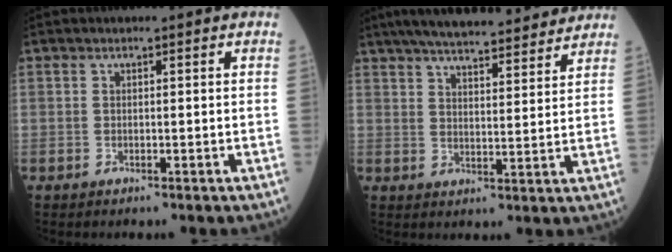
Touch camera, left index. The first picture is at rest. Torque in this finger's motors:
{"motor_torque": [1.02, -1.02, 0.14, 0.09]}